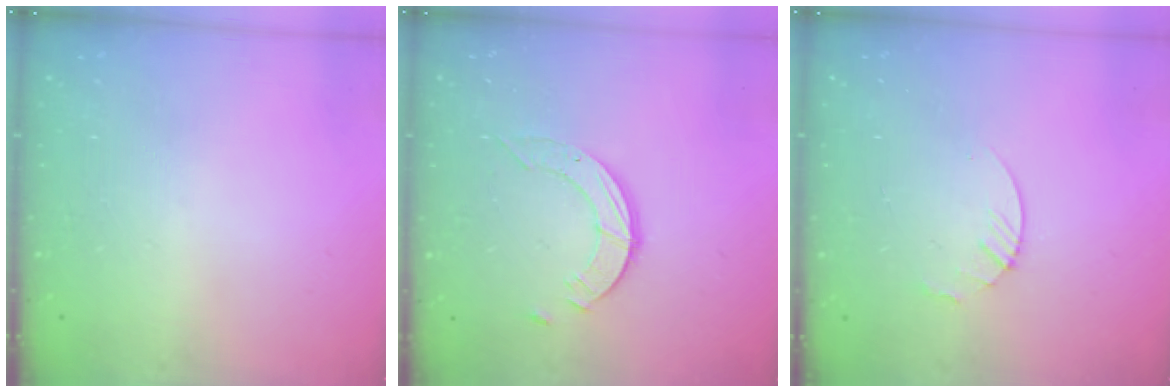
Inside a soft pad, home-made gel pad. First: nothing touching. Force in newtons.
{"total": 3.7, "press": 3.6, "slide": 0.4}
{"total": 3.0, "press": 2.9, "slide": 0.3}